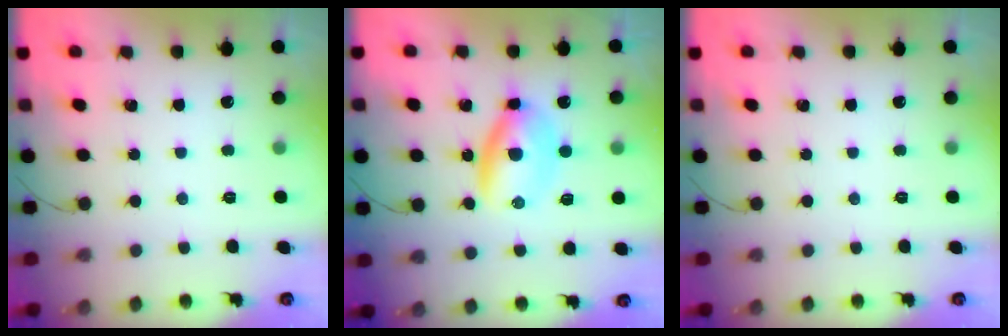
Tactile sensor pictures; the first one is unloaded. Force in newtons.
{"total": 6.1, "press": 6.0, "slide": 1.2}
{"total": 0.0}